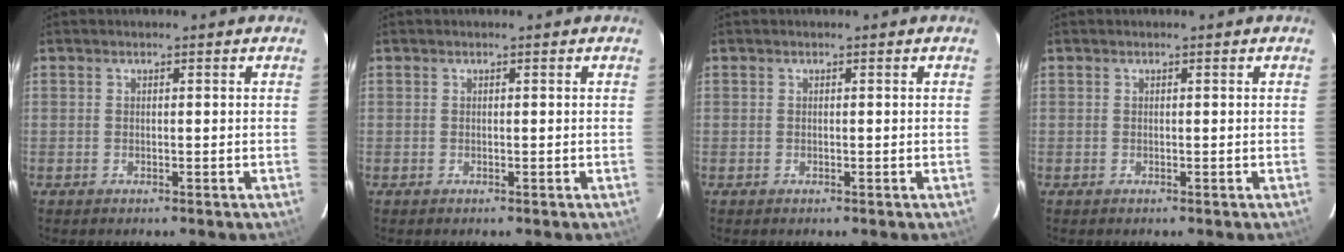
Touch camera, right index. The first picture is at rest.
{"total": 0.0}
{"total": 0.0}
{"total": 0.0}